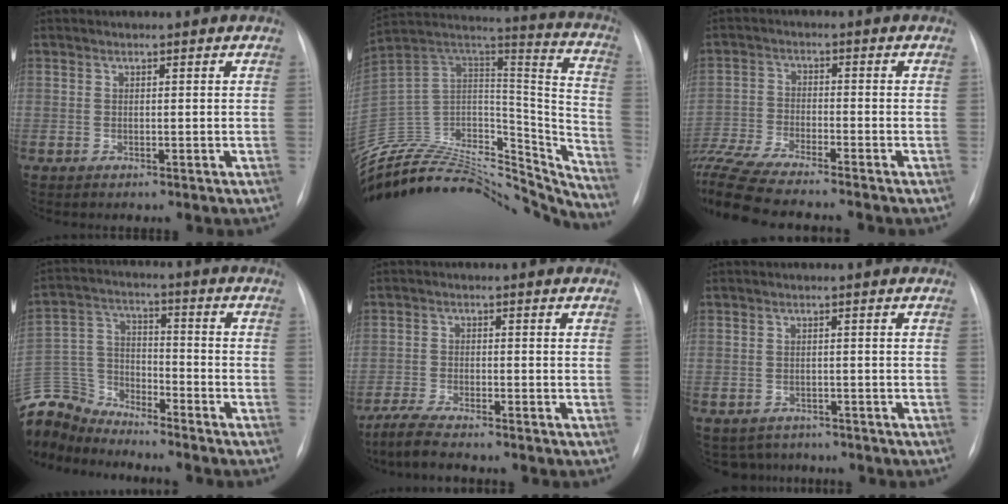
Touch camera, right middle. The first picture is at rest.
{"total": 40.3, "force": [-36.8, 10.5, 12.8], "torque": [-0.217, -0.021, -0.533]}
{"total": 13.3, "force": [-11.9, 0.1, 5.9], "torque": [-0.116, -0.018, -0.205]}
{"total": 13.6, "force": [-13.2, 2.7, 1.7], "torque": [-0.049, 0.031, -0.257]}
{"total": 5.3, "force": [-4.6, 0.2, 2.6], "torque": [-0.056, -0.020, -0.083]}
{"total": 4.2, "force": [-3.7, 2.2, -0.1], "torque": [0.000, 0.003, -0.049]}